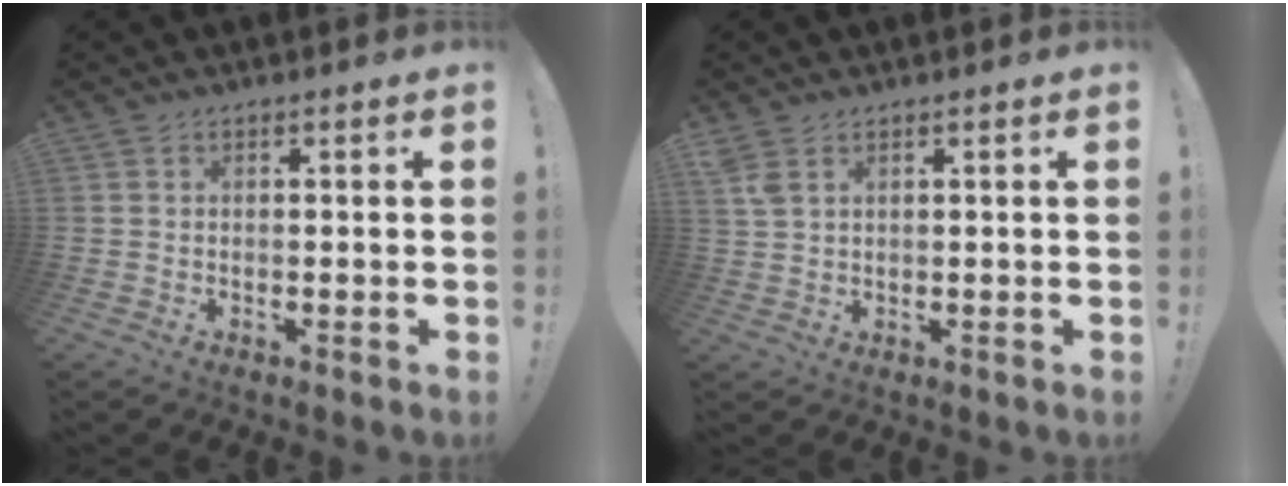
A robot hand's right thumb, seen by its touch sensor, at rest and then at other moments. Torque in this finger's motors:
{"motor_torque": [0.02, 0.08, 0.37, 0.25, 0.00]}